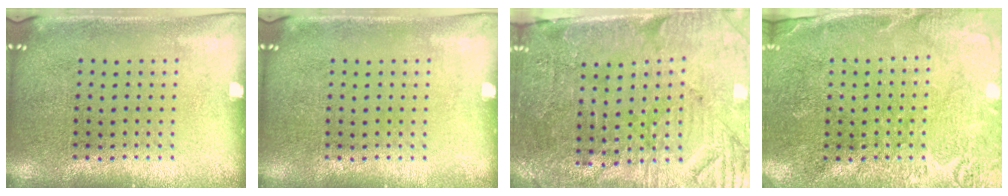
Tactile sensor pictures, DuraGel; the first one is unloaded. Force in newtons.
{"total": 0.0}
{"total": 3.7, "press": 3.3, "slide": 1.6}
{"total": 2.7, "press": 2.7, "slide": 0.4}